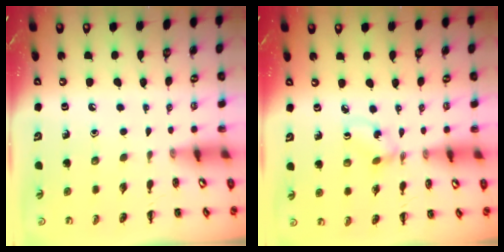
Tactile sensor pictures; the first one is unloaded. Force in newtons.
{"total": 1.6, "press": 1.4, "slide": 0.6}